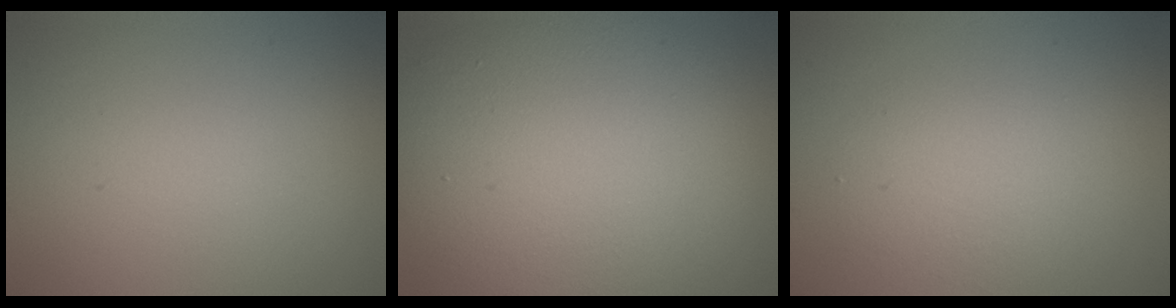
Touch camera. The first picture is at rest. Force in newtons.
{"total": 12.6, "press": 12.6, "slide": 0.7}
{"total": 2.9, "press": 2.9, "slide": 0.0}